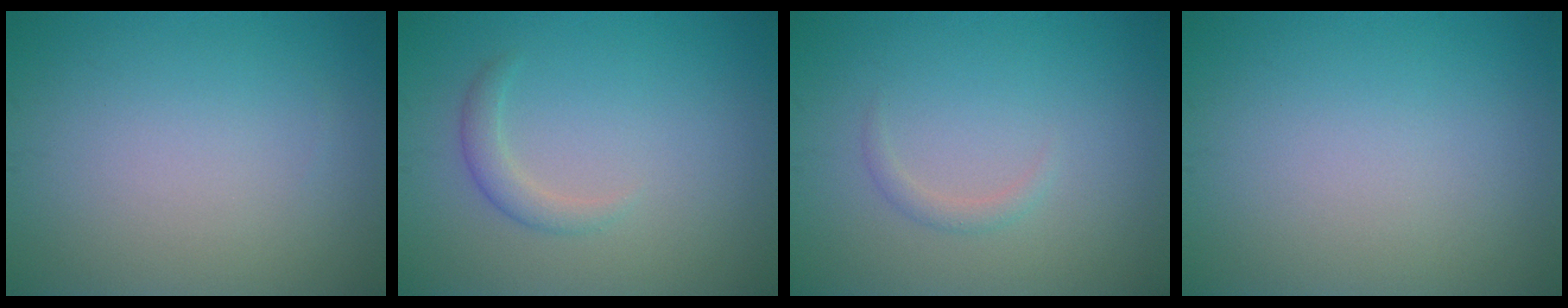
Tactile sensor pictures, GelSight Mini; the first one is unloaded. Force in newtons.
{"total": 1.6, "press": 1.6, "slide": 0.1}
{"total": 1.0, "press": 1.0, "slide": 0.0}
{"total": 0.0}